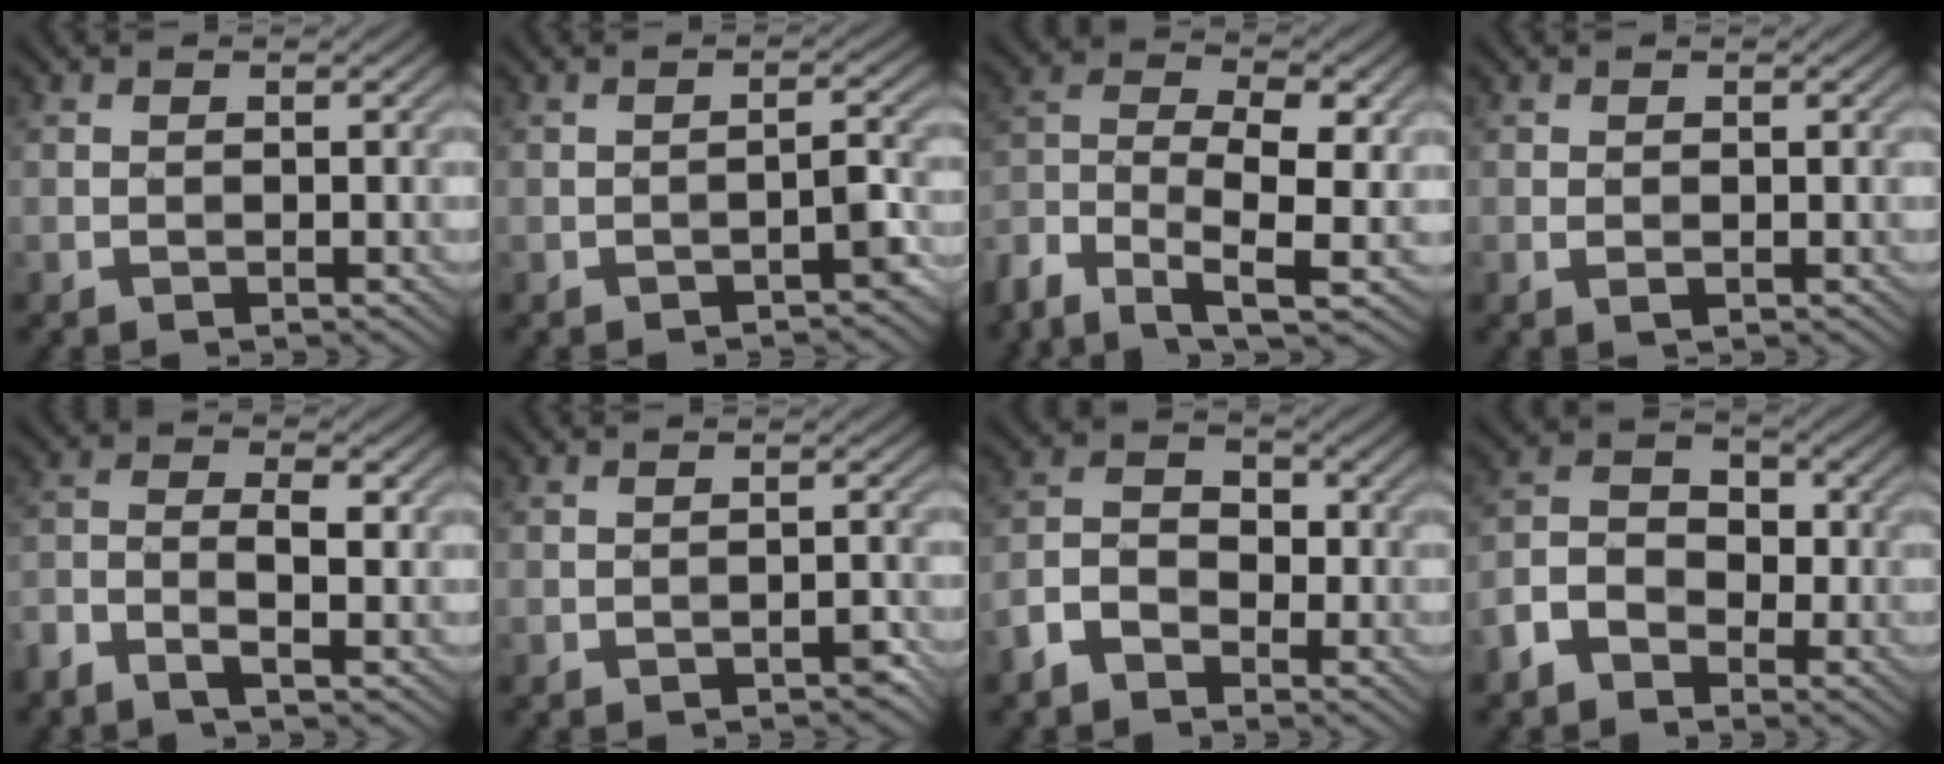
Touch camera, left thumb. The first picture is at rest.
{"total": 2.6, "force": [-1.7, 0.5, 1.8], "torque": [-0.026, 0.012, -0.029]}
{"total": 9.1, "force": [-4.4, 4.3, 6.8], "torque": [-0.137, -0.007, -0.095]}
{"total": 1.0, "force": [-0.1, 0.5, 0.8], "torque": [-0.015, -0.002, -0.001]}
{"total": 4.6, "force": [-2.4, 1.5, 3.7], "torque": [-0.080, 0.000, -0.054]}
{"total": 1.3, "force": [-1.0, 0.3, 0.8], "torque": [-0.009, 0.003, -0.013]}
{"total": 5.0, "force": [-3.0, 3.2, 2.5], "torque": [-0.051, 0.004, -0.072]}
{"total": 5.7, "force": [-3.2, 3.9, 2.7], "torque": [-0.059, 0.004, -0.073]}